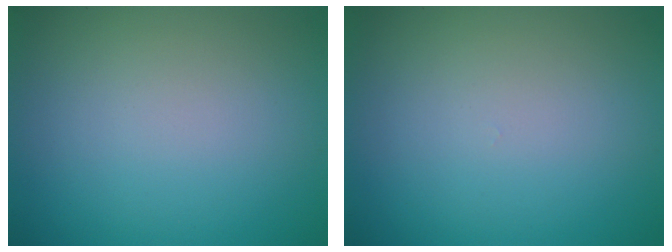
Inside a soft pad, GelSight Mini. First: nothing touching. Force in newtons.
{"total": 0.0}